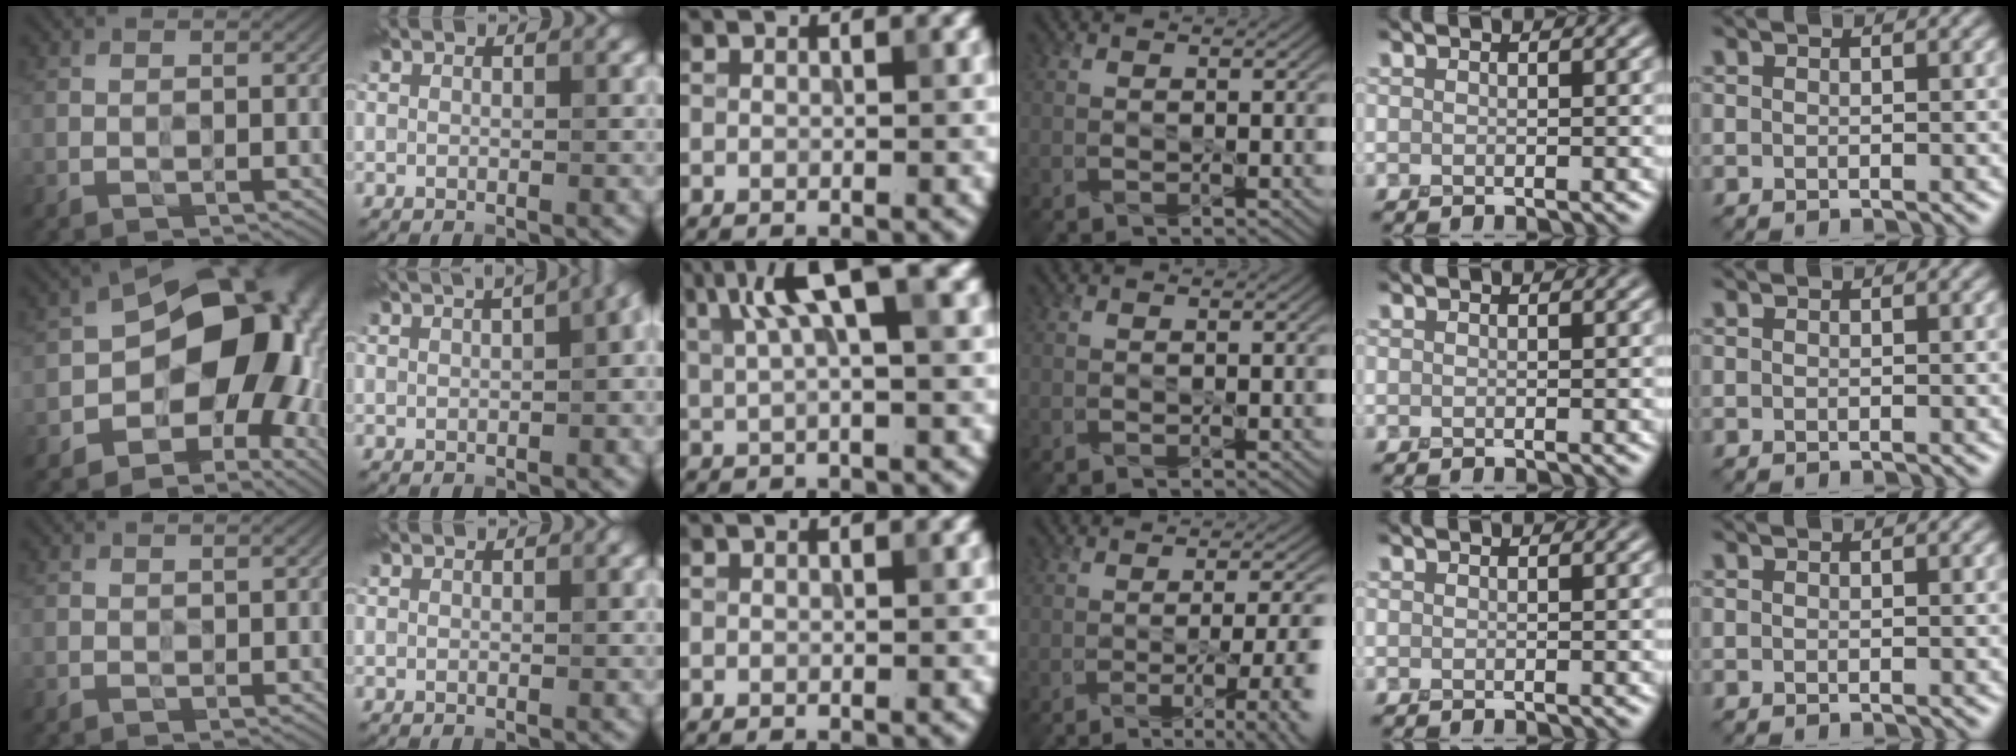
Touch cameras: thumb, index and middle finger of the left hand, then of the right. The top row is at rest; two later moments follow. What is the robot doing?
{"motion": "peel", "object": "velcro strap"}